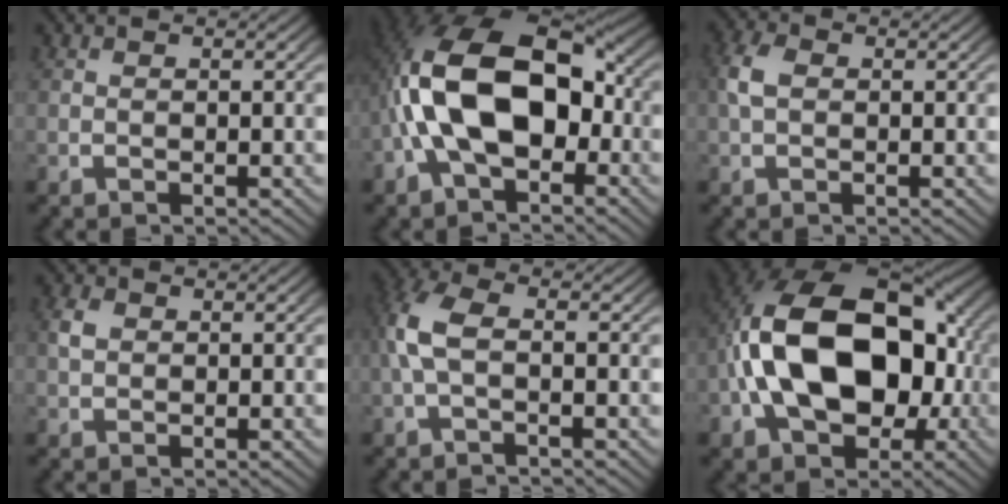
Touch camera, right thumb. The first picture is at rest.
{"total": 14.6, "force": [-0.2, 9.1, 11.4], "torque": [-0.238, -0.016, 0.006]}
{"total": 2.3, "force": [0.4, 1.6, 1.7], "torque": [-0.048, -0.001, 0.008]}
{"total": 1.6, "force": [0.6, 1.1, 0.9], "torque": [-0.019, 0.001, 0.013]}
{"total": 4.2, "force": [0.0, 2.3, 3.5], "torque": [-0.100, -0.005, 0.003]}
{"total": 17.8, "force": [-0.2, 11.6, 13.5], "torque": [-0.293, -0.041, 0.020]}